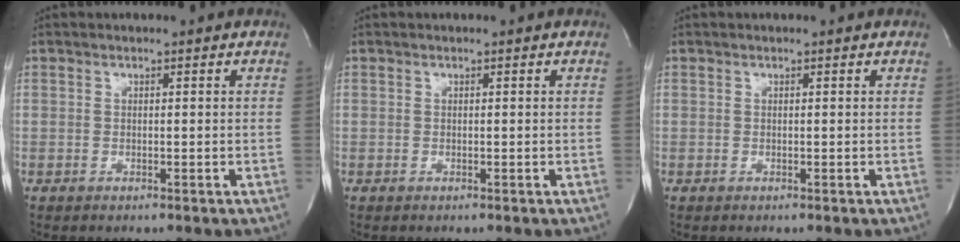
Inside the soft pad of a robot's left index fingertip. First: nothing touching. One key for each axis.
{"total": 0.0}
{"total": 0.0}